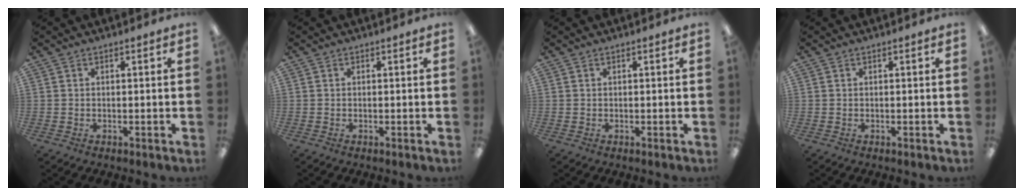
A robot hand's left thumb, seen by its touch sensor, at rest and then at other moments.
{"total": 0.0}
{"total": 0.0}
{"total": 0.0}